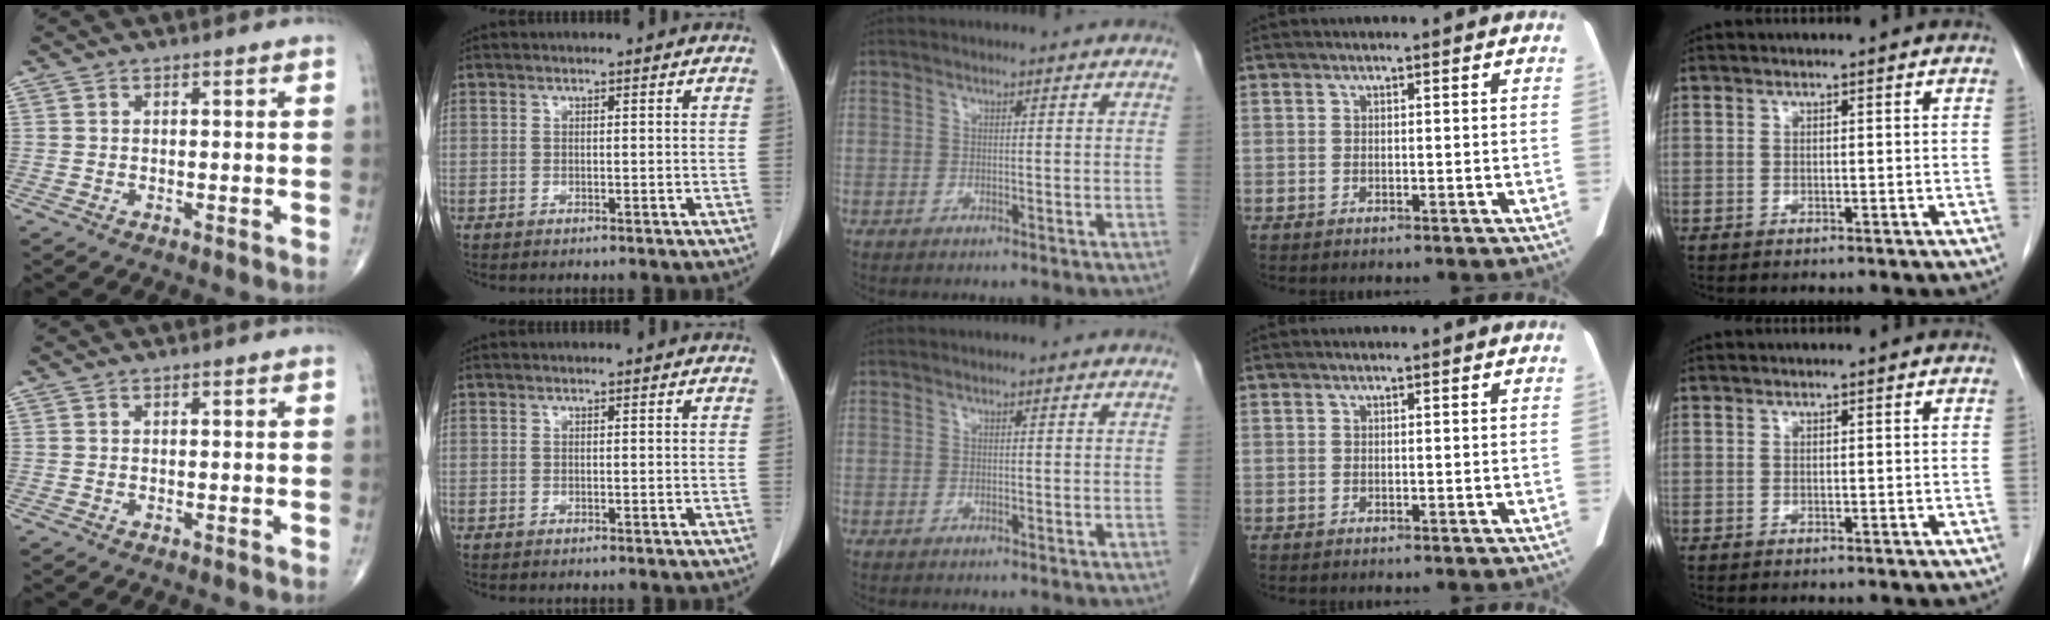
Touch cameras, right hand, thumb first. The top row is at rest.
{}